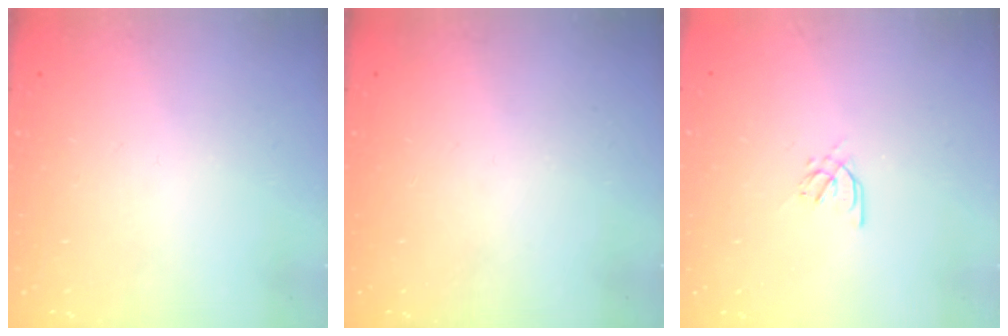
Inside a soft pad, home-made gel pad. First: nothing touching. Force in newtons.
{"total": 0.0}
{"total": 2.4, "press": 2.4, "slide": 0.6}